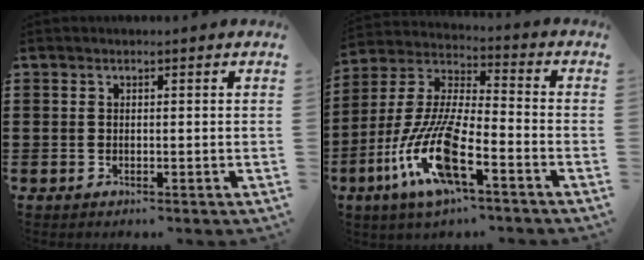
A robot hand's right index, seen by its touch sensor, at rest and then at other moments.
{"total": 13.0, "force": [-7.1, 2.8, 10.5], "torque": [-0.245, -0.011, -0.142]}